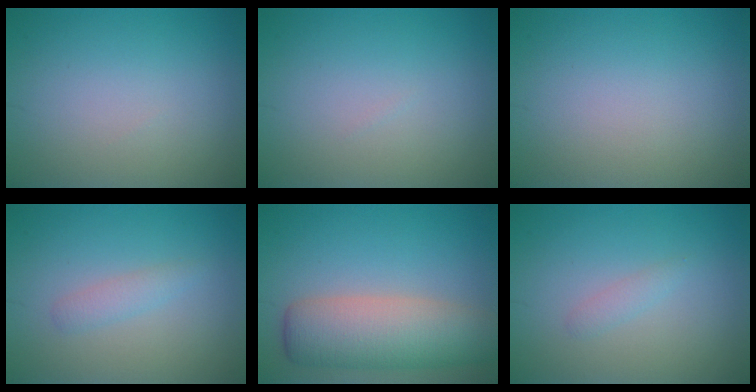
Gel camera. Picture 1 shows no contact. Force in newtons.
{"total": 0.0}
{"total": 0.0}
{"total": 1.4, "press": 1.4, "slide": 0.1}
{"total": 7.3, "press": 7.3, "slide": 0.4}
{"total": 0.9, "press": 0.9, "slide": 0.0}